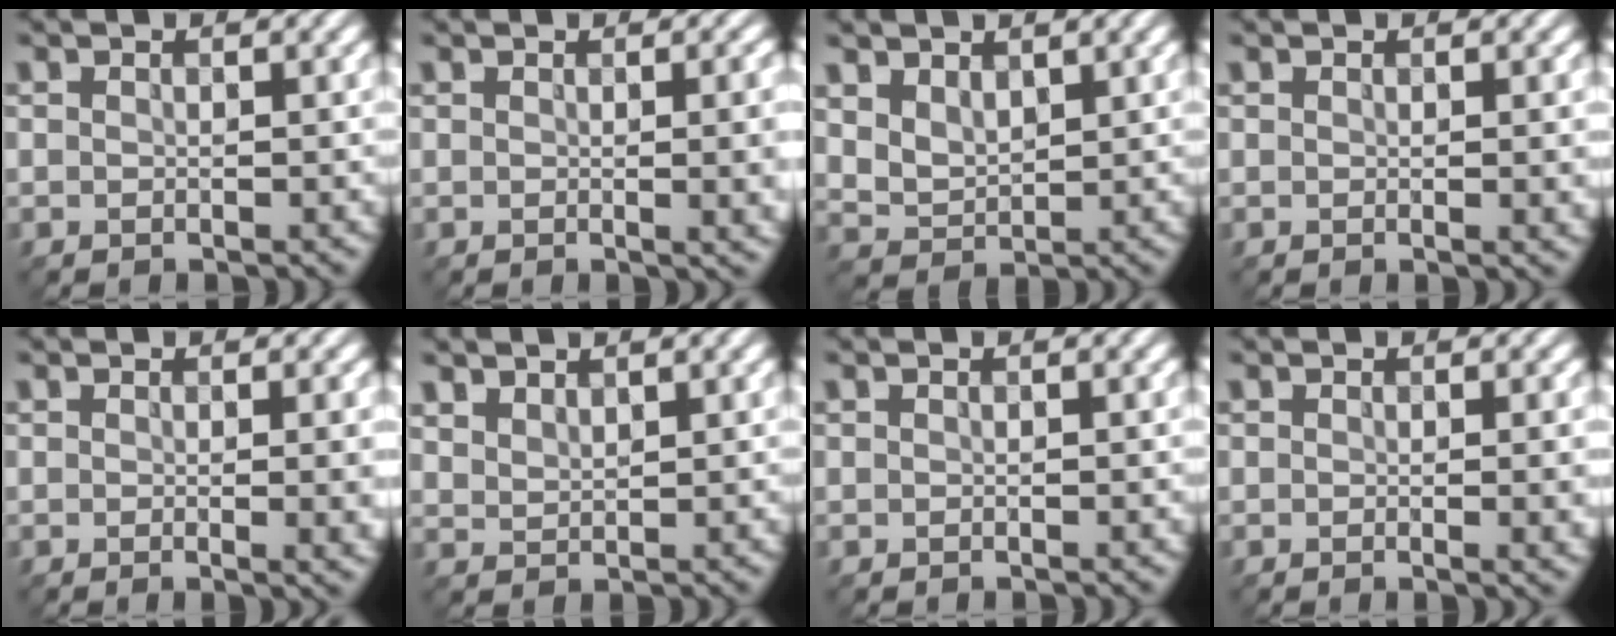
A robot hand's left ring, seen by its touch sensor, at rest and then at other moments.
{"total": 6.3, "force": [0.0, 2.6, 5.7], "torque": [-0.036, -0.002, 0.009]}
{"total": 3.2, "force": [1.9, 2.0, 1.7], "torque": [-0.045, -0.004, 0.043]}
{"total": 2.2, "force": [0.2, 0.6, 2.1], "torque": [-0.021, 0.000, 0.001]}
{"total": 4.8, "force": [-0.2, 1.6, 4.5], "torque": [-0.041, -0.007, 0.004]}
{"total": 2.0, "force": [1.9, 0.6, 0.5], "torque": [-0.014, 0.001, 0.043]}
{"total": 0.0}
{"total": 3.4, "force": [-0.1, 1.0, 3.3], "torque": [-0.032, 0.000, -0.001]}